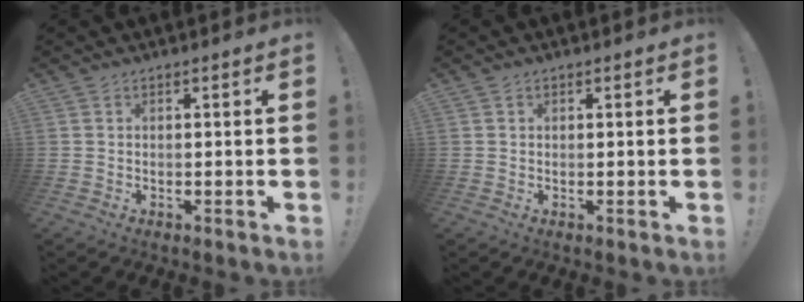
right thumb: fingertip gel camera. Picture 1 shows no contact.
{"total": 0.6, "force": [0.3, 0.6, 0.0], "torque": [0.005, -0.001, 0.005]}